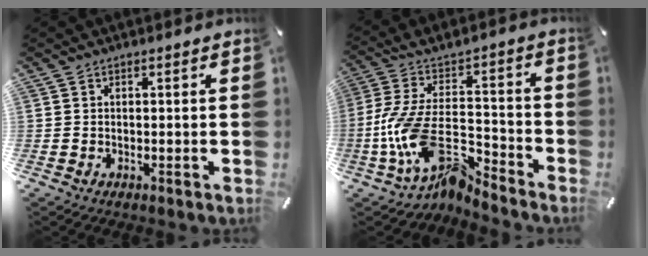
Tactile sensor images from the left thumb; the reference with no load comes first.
{"total": 17.5, "force": [-8.2, 8.3, 13.0], "torque": [-0.262, 0.037, -0.140]}